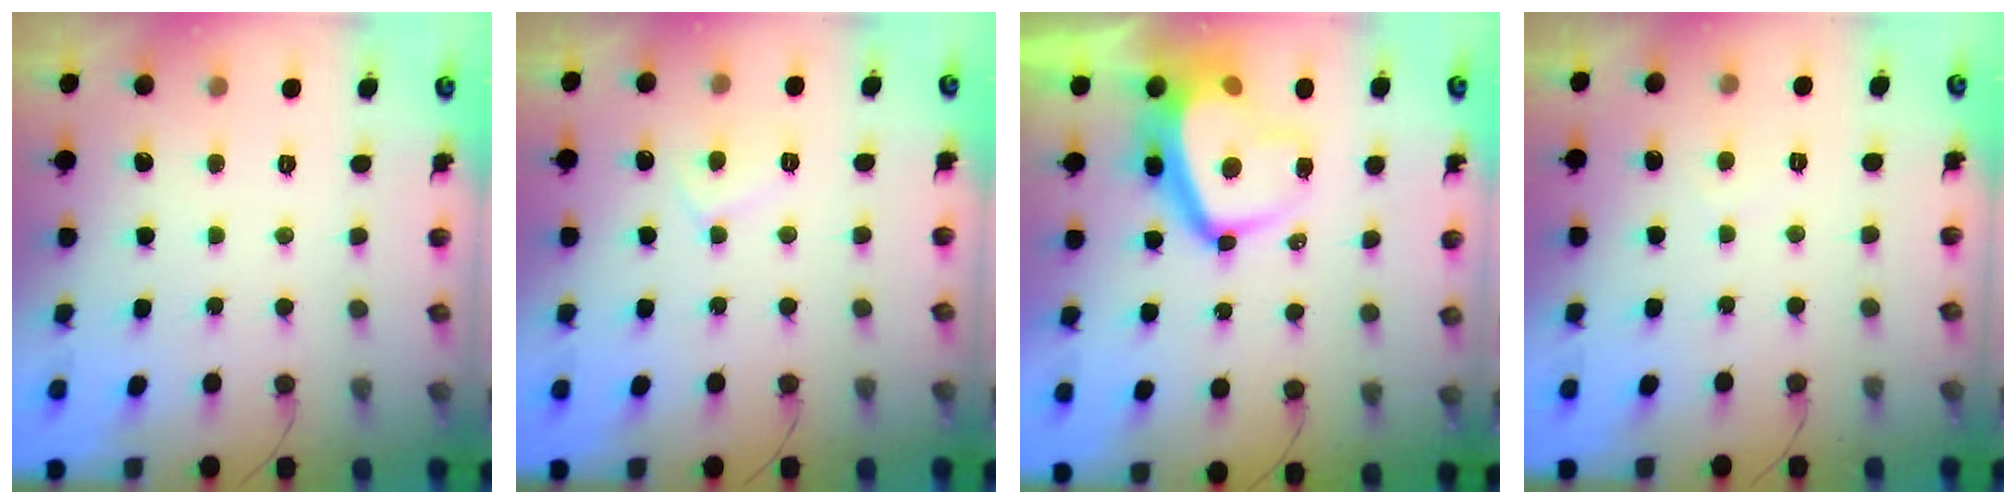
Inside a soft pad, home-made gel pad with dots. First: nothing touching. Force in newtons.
{"total": 6.3, "press": 6.3, "slide": 0.5}
{"total": 11.4, "press": 11.4, "slide": 1.3}
{"total": 0.0}